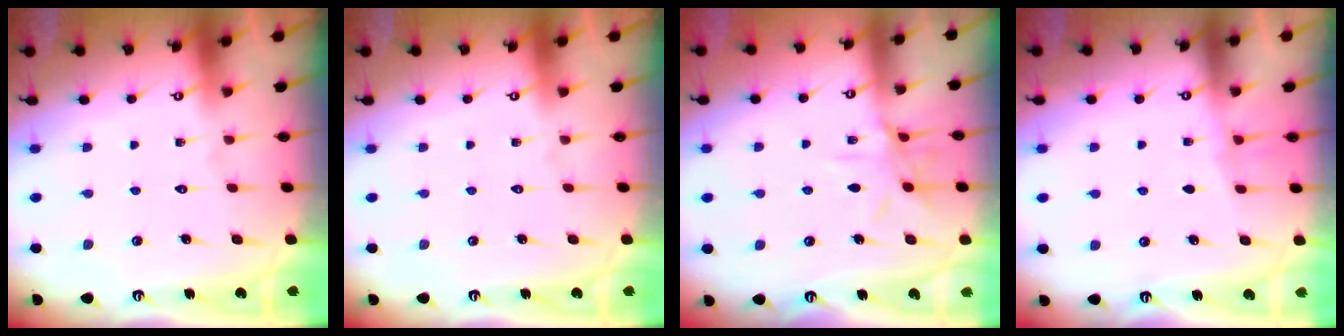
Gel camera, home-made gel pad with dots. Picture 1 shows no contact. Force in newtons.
{"total": 0.0}
{"total": 8.6, "press": 8.6, "slide": 0.4}
{"total": 5.6, "press": 5.6, "slide": 0.5}